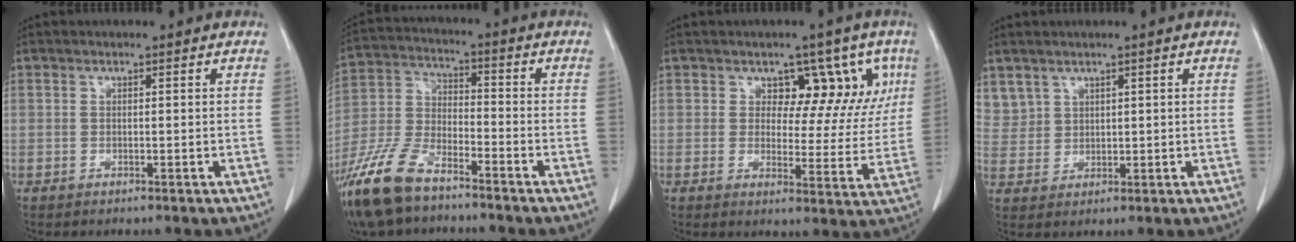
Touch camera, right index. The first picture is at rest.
{"total": 12.9, "force": [-9.5, 4.6, 7.4], "torque": [-0.163, -0.013, -0.186]}
{"total": 8.7, "force": [4.3, 5.5, 5.1], "torque": [-0.037, 0.011, 0.056]}
{"total": 5.6, "force": [3.8, 4.1, 0.8], "torque": [-0.022, 0.011, 0.089]}